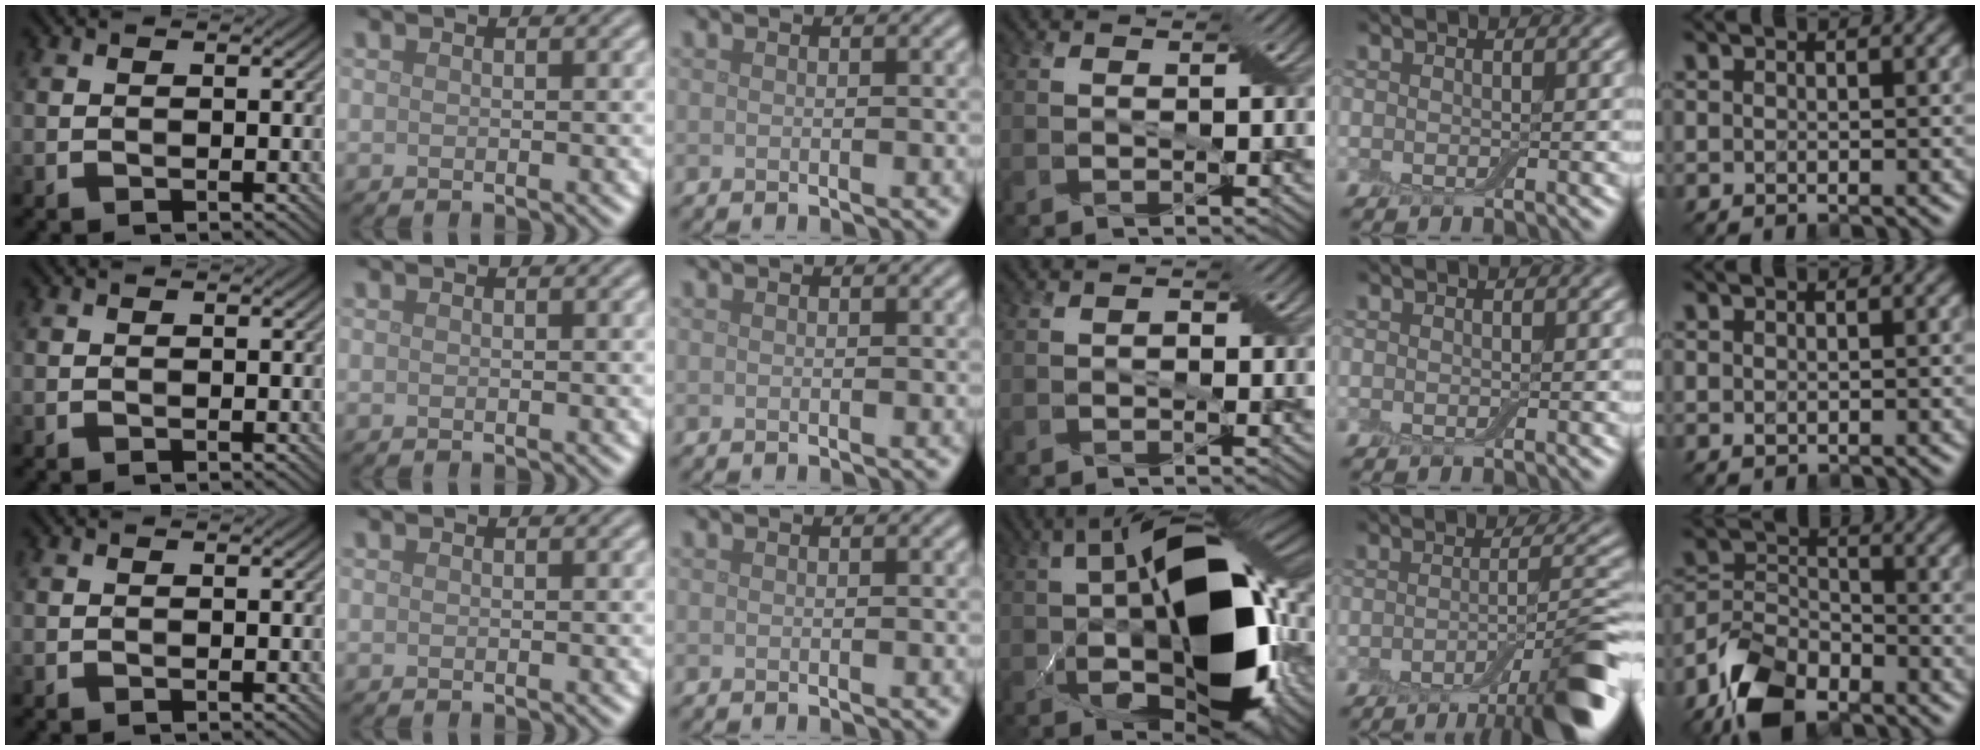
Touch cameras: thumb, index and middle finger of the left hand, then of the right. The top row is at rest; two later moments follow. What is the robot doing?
{"motion": "pour", "object": "cup"}